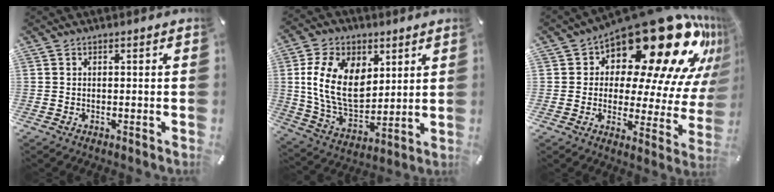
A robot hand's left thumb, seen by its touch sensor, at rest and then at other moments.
{"total": 16.3, "force": [4.3, 11.3, 10.9], "torque": [-0.225, -0.002, 0.081]}
{"total": 25.9, "force": [16.2, 11.1, 16.9], "torque": [-0.218, -0.138, 0.264]}